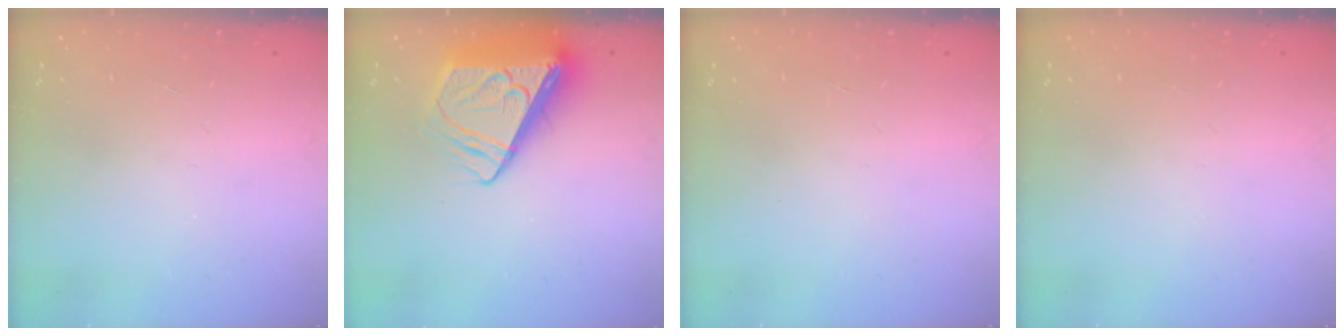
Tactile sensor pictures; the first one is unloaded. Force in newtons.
{"total": 12.6, "press": 12.6, "slide": 1.6}
{"total": 0.0}
{"total": 0.0}